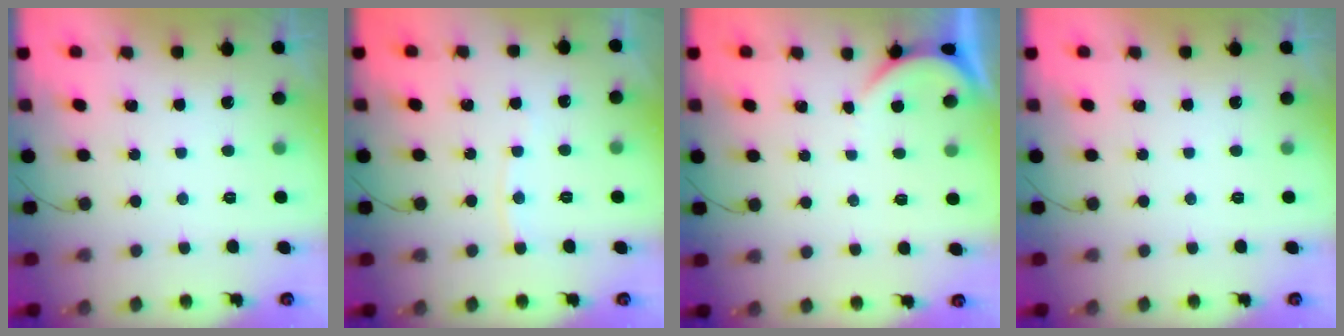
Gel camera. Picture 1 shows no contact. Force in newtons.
{"total": 3.9, "press": 3.9, "slide": 0.6}
{"total": 1.6, "press": 1.6, "slide": 0.2}
{"total": 0.0}